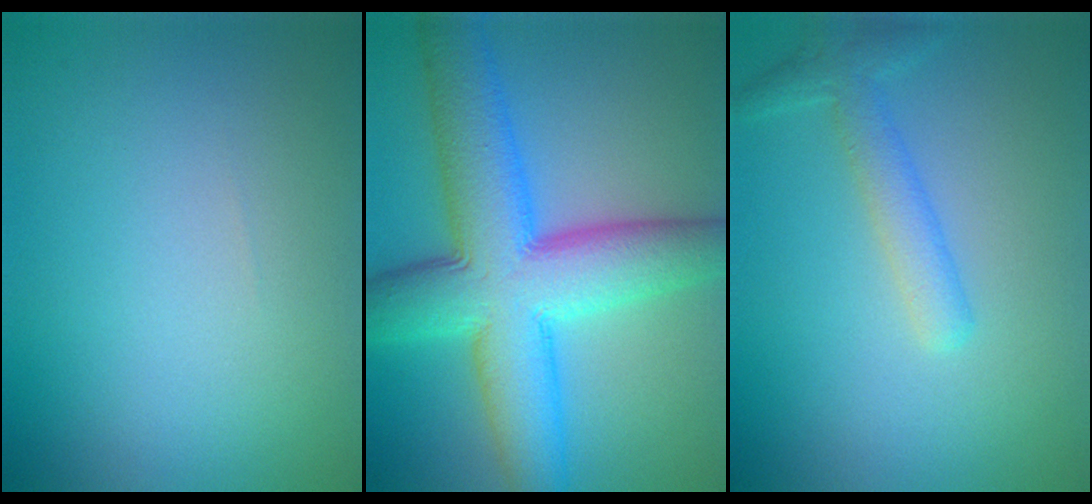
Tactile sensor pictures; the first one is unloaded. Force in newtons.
{"total": 11.6, "press": 11.6, "slide": 0.1}
{"total": 2.6, "press": 2.6, "slide": 0.1}